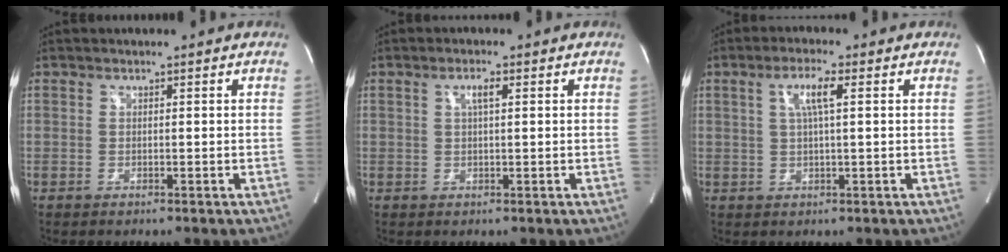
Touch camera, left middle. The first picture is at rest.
{"total": 2.0, "force": [0.7, 0.3, 1.9], "torque": [-0.034, 0.003, 0.011]}
{"total": 4.4, "force": [1.3, 0.2, 4.2], "torque": [-0.080, 0.005, 0.024]}